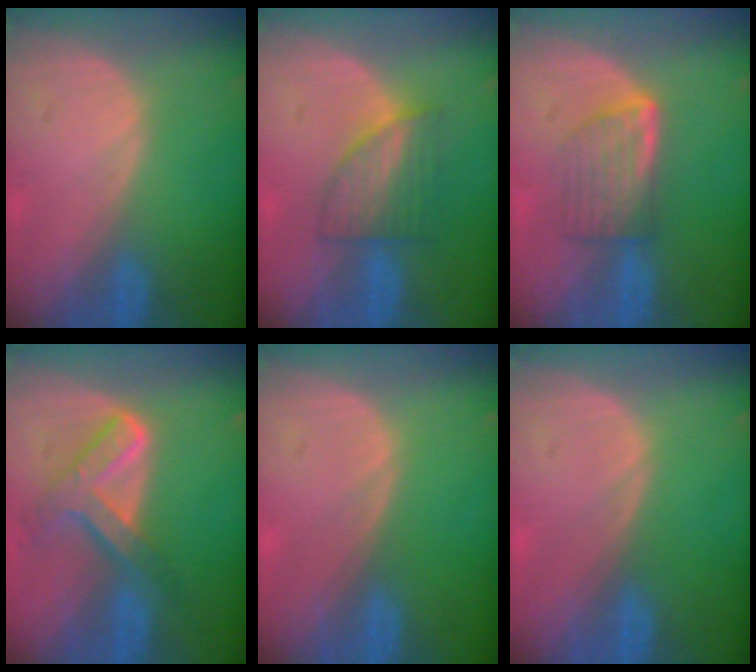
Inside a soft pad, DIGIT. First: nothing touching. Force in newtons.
{"total": 5.9, "press": 5.7, "slide": 1.5}
{"total": 5.9, "press": 5.5, "slide": 2.2}
{"total": 7.6, "press": 6.3, "slide": 4.2}
{"total": 0.0}
{"total": 0.0}